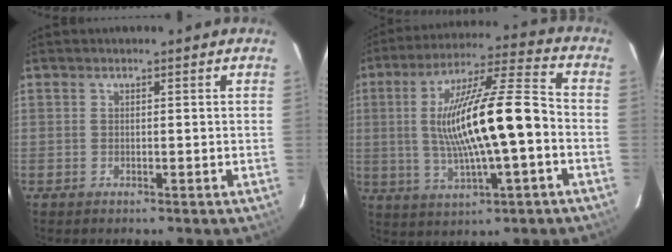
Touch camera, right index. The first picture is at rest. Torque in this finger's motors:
{"motor_torque": [0.75, -0.06, 1.05, 0.21]}